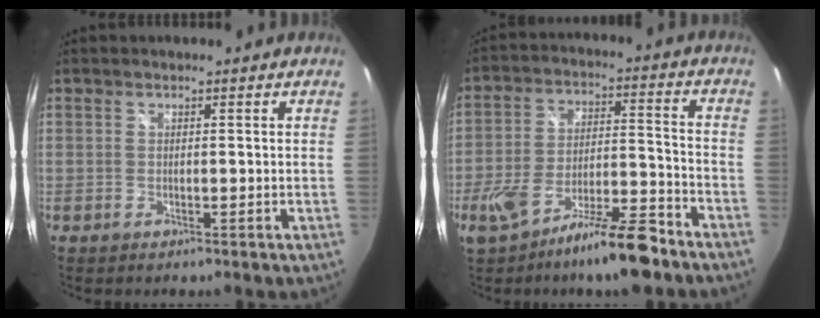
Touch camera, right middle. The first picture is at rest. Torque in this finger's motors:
{"motor_torque": [0.21, -0.25, 0.40, 0.11]}